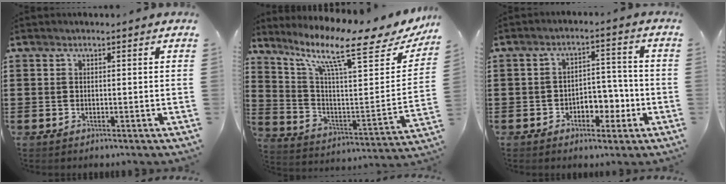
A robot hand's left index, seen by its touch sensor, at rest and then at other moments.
{"total": 12.4, "force": [8.8, 1.9, 8.5], "torque": [-0.176, -0.063, 0.134]}
{"total": 5.1, "force": [-2.2, 3.5, 3.0], "torque": [-0.041, 0.005, -0.046]}